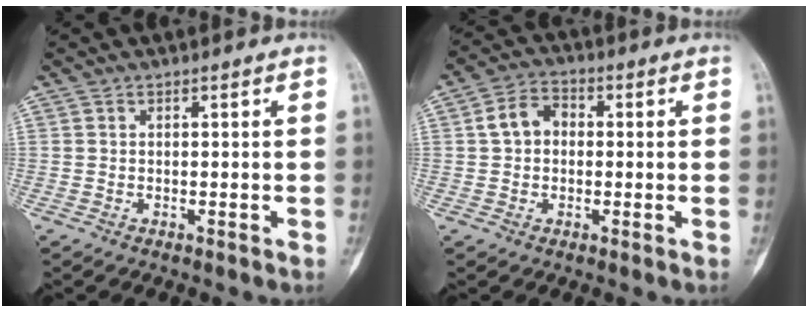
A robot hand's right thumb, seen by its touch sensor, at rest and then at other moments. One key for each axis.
{"total": 5.9, "fx": 0.4, "fy": 4.5, "fz": 3.7, "tx": -0.057, "ty": 0.020, "tz": -0.002}